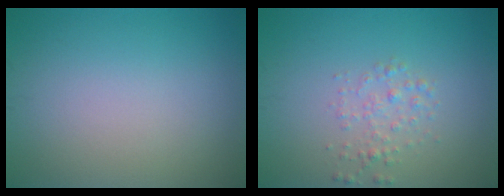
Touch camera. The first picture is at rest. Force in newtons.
{"total": 1.7, "press": 1.7, "slide": 0.1}